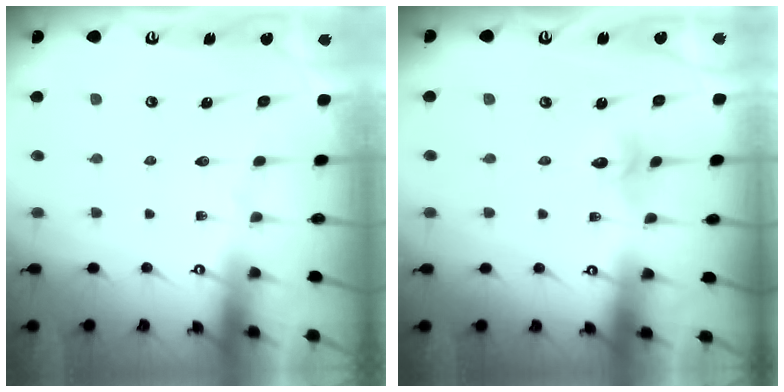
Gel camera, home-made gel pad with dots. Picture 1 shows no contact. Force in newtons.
{"total": 2.2, "press": 2.2, "slide": 0.2}